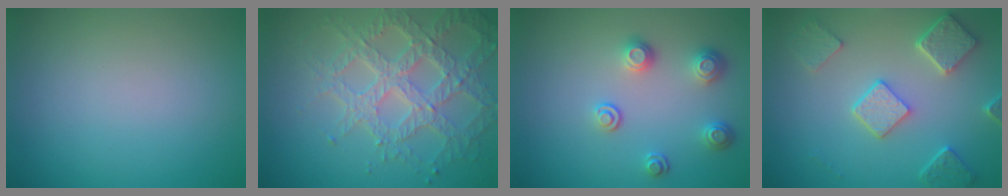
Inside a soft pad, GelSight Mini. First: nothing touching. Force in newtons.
{"total": 6.4, "press": 5.0, "slide": 4.0}
{"total": 2.5, "press": 2.3, "slide": 0.9}
{"total": 4.9, "press": 3.8, "slide": 3.2}